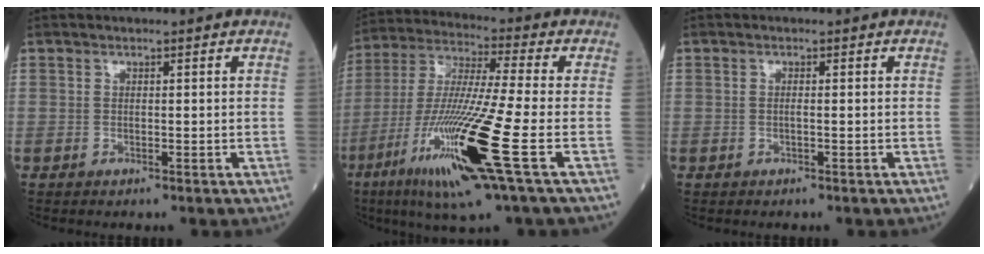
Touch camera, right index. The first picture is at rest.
{"total": 18.4, "force": [-7.2, -0.2, 17.0], "torque": [-0.360, -0.033, -0.139]}
{"total": 0.7, "force": [0.0, 0.0, 0.7], "torque": [-0.016, 0.000, -0.002]}